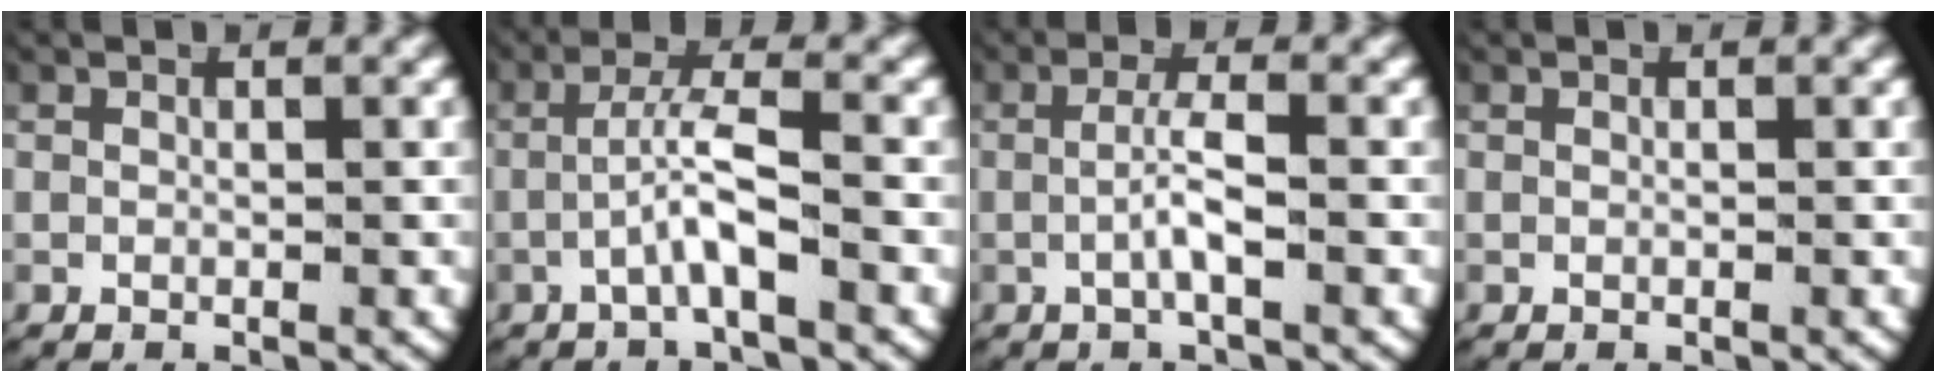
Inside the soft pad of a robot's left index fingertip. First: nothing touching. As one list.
[{"total": 3.8, "force": [-0.7, 1.1, 3.6], "torque": [-0.062, 0.010, -0.020]}, {"total": 2.8, "force": [-0.7, 0.5, 2.6], "torque": [-0.051, -0.001, -0.013]}, {"total": 0.0}]